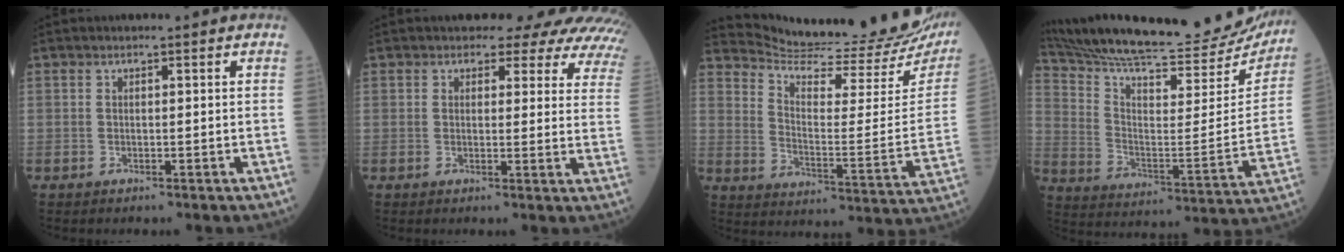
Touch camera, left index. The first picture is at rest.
{"total": 14.3, "force": [13.2, 4.4, 3.4], "torque": [-0.016, -0.047, 0.113]}
{"total": 21.6, "force": [20.6, 1.6, 6.3], "torque": [-0.109, -0.089, 0.271]}
{"total": 29.2, "force": [27.0, 3.7, 10.4], "torque": [-0.180, -0.092, 0.365]}